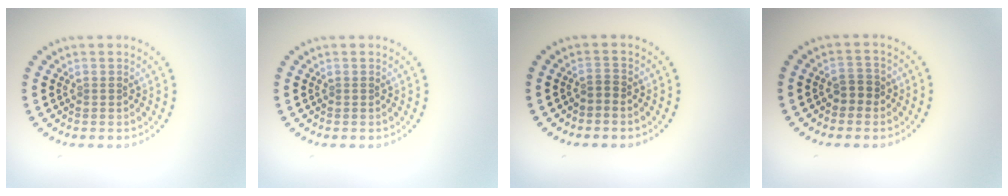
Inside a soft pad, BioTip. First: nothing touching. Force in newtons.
{"total": 0.0}
{"total": 0.8, "press": 0.4, "slide": 0.7}
{"total": 1.6, "press": 1.5, "slide": 0.6}